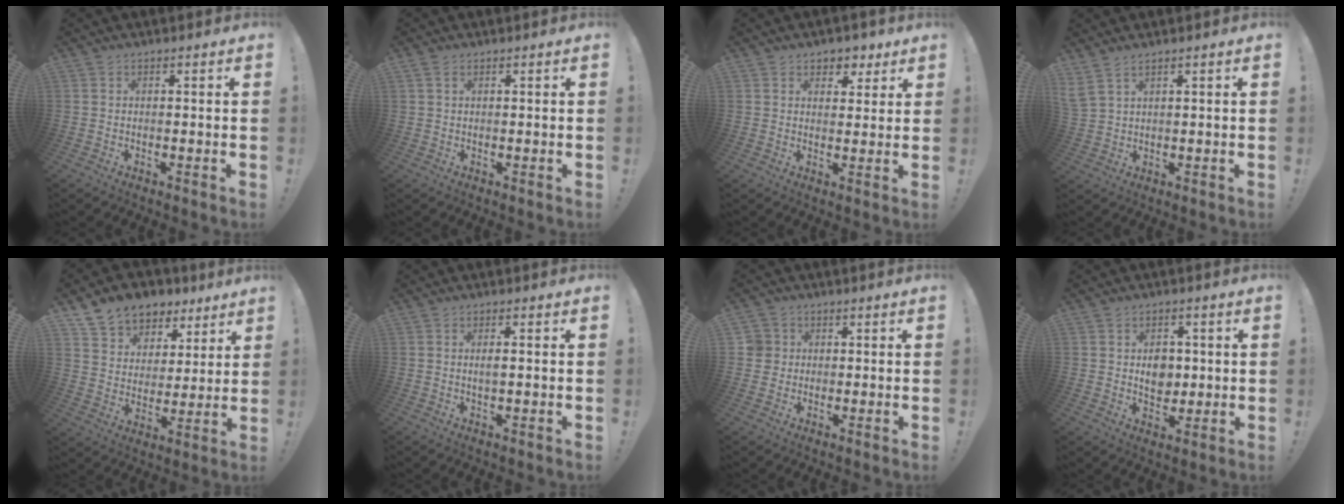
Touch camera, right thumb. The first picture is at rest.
{"total": 1.5, "force": [0.9, 0.8, 1.0], "torque": [-0.013, -0.002, 0.016]}
{"total": 5.3, "force": [3.3, 4.1, 1.1], "torque": [0.003, -0.027, 0.060]}
{"total": 4.6, "force": [3.5, 1.6, 2.4], "torque": [-0.058, -0.015, 0.068]}
{"total": 10.3, "force": [7.4, 6.8, 2.0], "torque": [-0.036, -0.061, 0.143]}
{"total": 2.0, "force": [-0.1, 0.2, 2.0], "torque": [-0.034, -0.001, -0.004]}
{"total": 4.1, "force": [0.7, 3.9, 0.8], "torque": [-0.020, 0.003, 0.012]}
{"total": 6.4, "force": [0.7, 5.5, 3.3], "torque": [-0.038, -0.003, 0.012]}